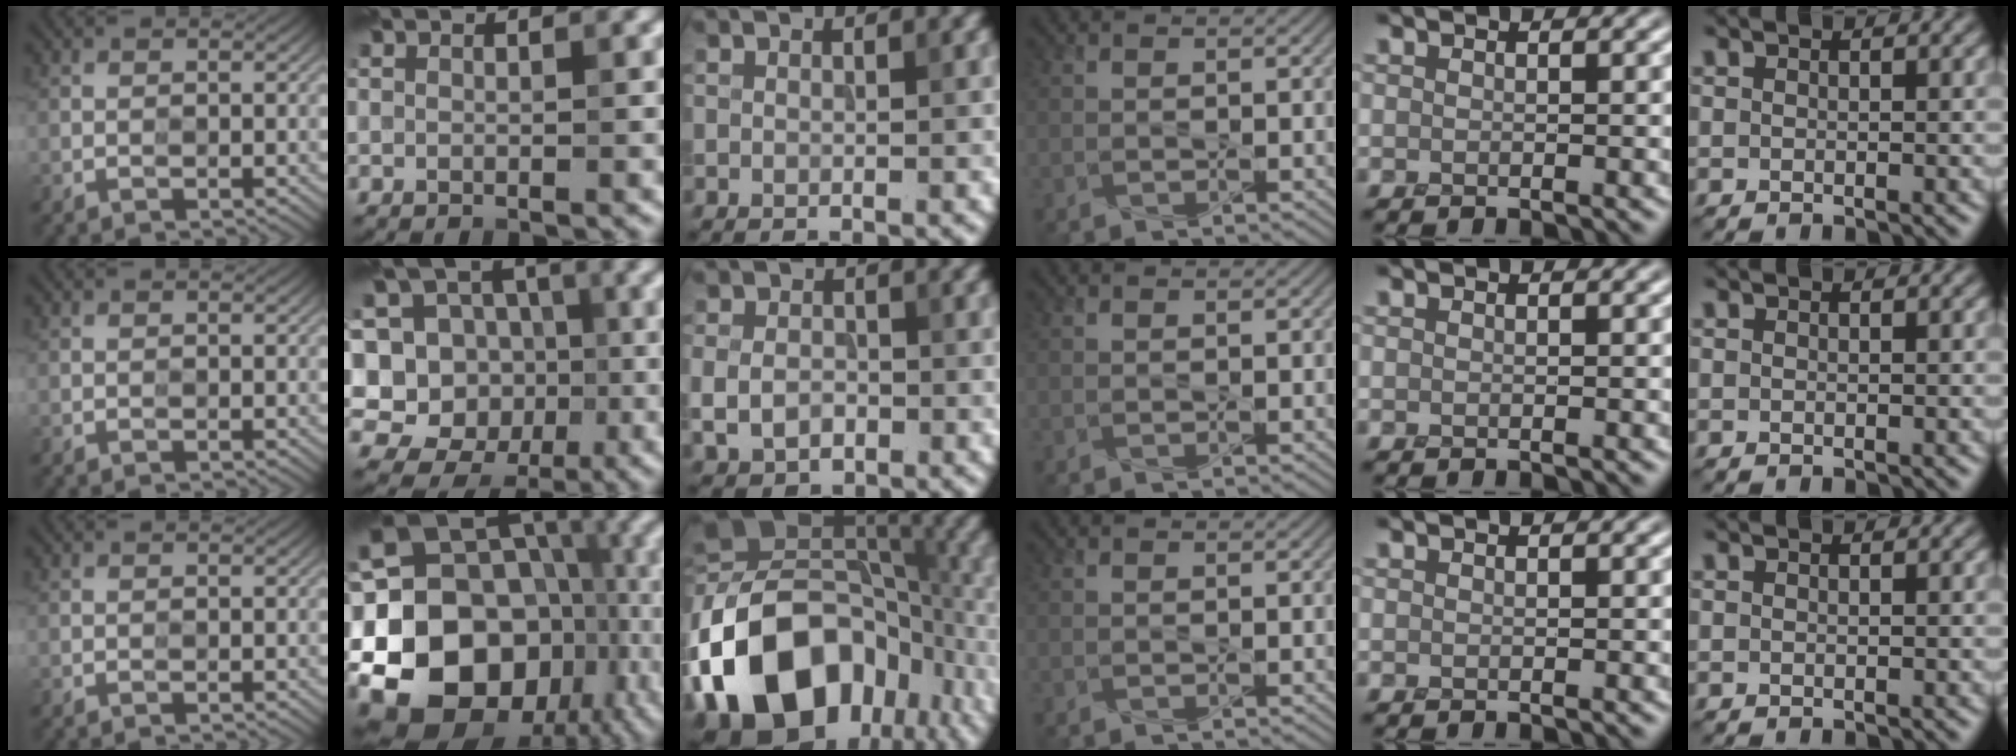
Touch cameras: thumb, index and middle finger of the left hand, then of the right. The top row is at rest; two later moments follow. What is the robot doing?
{"motion": "press", "object": "gel pad"}